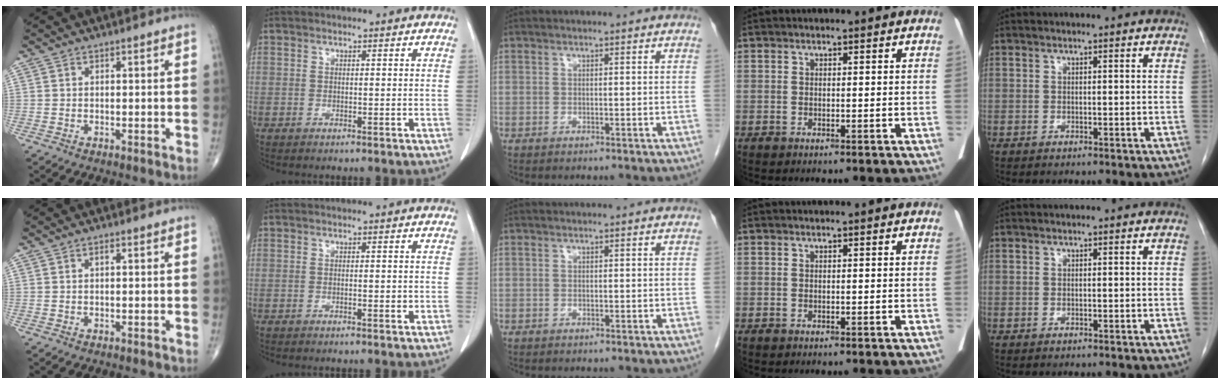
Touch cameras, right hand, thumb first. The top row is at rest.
{"thumb": {"total": 0.9, "force": [0.3, 0.4, 0.8], "torque": [-0.014, 0.003, 0.003]}, "index": {"total": 0.8, "force": [-0.1, 0.2, 0.7], "torque": [-0.012, 0.000, -0.001]}}